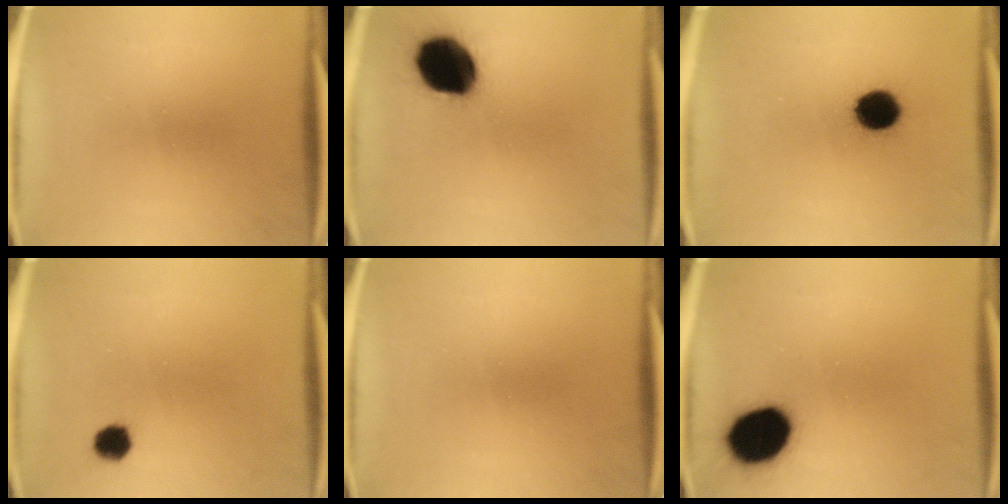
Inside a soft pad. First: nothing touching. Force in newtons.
{"total": 17.9}
{"total": 9.5}
{"total": 3.3}
{"total": 0.0}
{"total": 15.8}